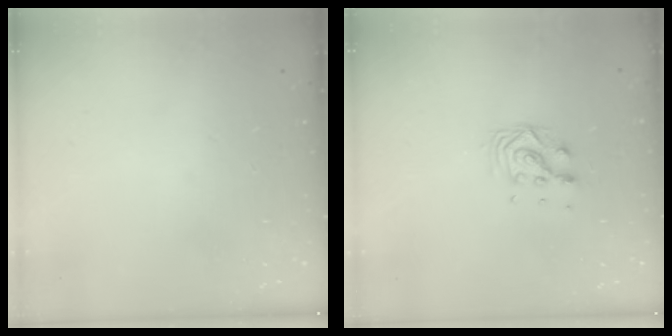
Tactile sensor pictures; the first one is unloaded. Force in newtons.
{"total": 7.5, "press": 7.5, "slide": 0.6}